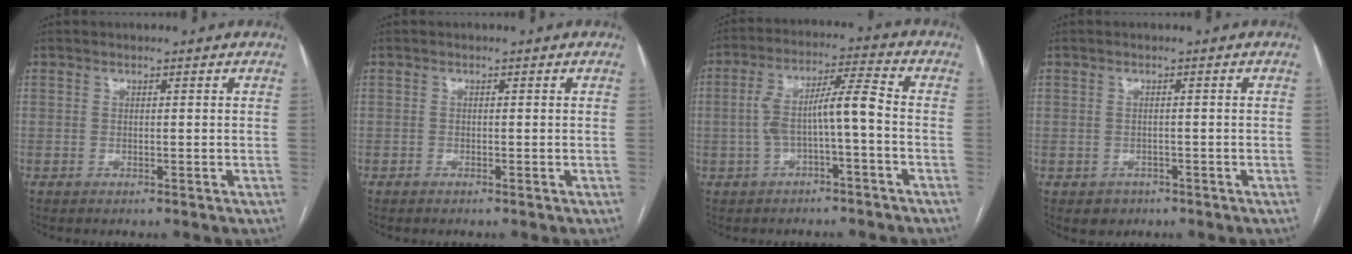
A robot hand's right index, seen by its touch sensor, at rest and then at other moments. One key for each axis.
{"total": 0.0}
{"total": 8.1, "fx": -1.4, "fy": 1.0, "fz": 7.9, "tx": -0.148, "ty": 0.036, "tz": -0.023}
{"total": 2.4, "fx": -1.2, "fy": 2.1, "fz": 0.3, "tx": 0.000, "ty": 0.007, "tz": -0.011}